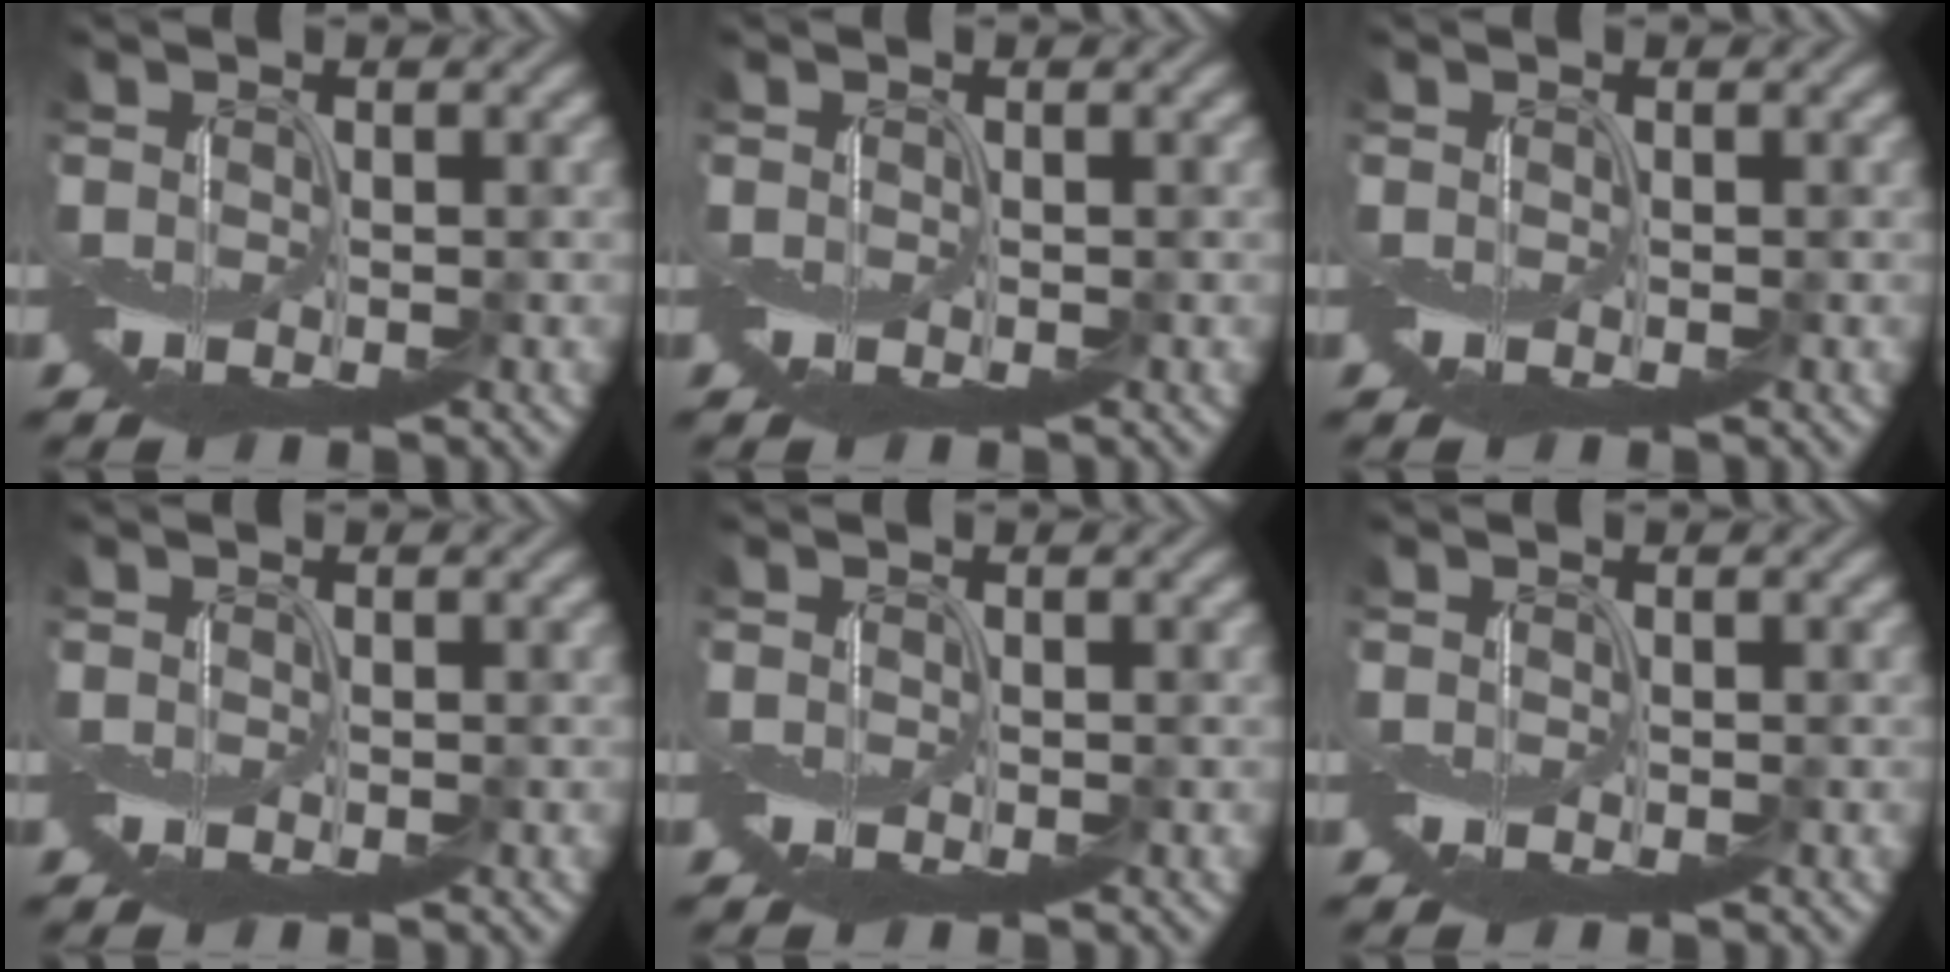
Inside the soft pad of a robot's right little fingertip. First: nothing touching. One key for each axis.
{"total": 0.0}
{"total": 0.0}
{"total": 0.0}
{"total": 0.0}
{"total": 0.0}